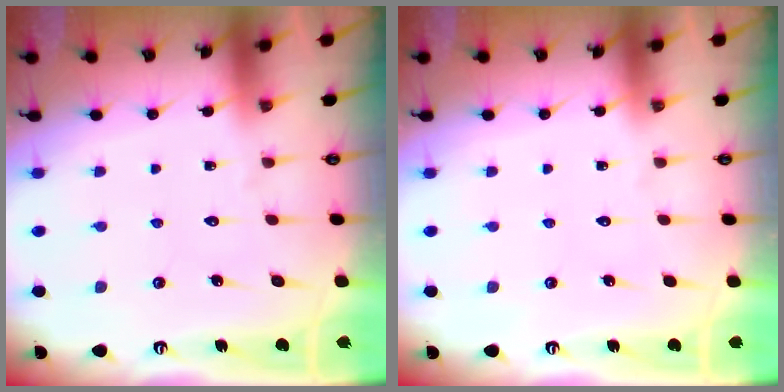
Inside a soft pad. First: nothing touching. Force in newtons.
{"total": 0.0}